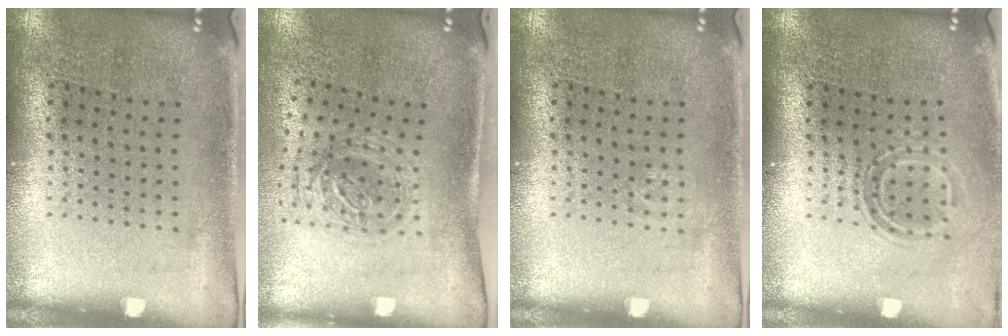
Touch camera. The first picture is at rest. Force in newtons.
{"total": 1.1, "press": 1.0, "slide": 0.4}
{"total": 0.7, "press": 0.7, "slide": 0.1}
{"total": 1.6, "press": 1.1, "slide": 1.2}